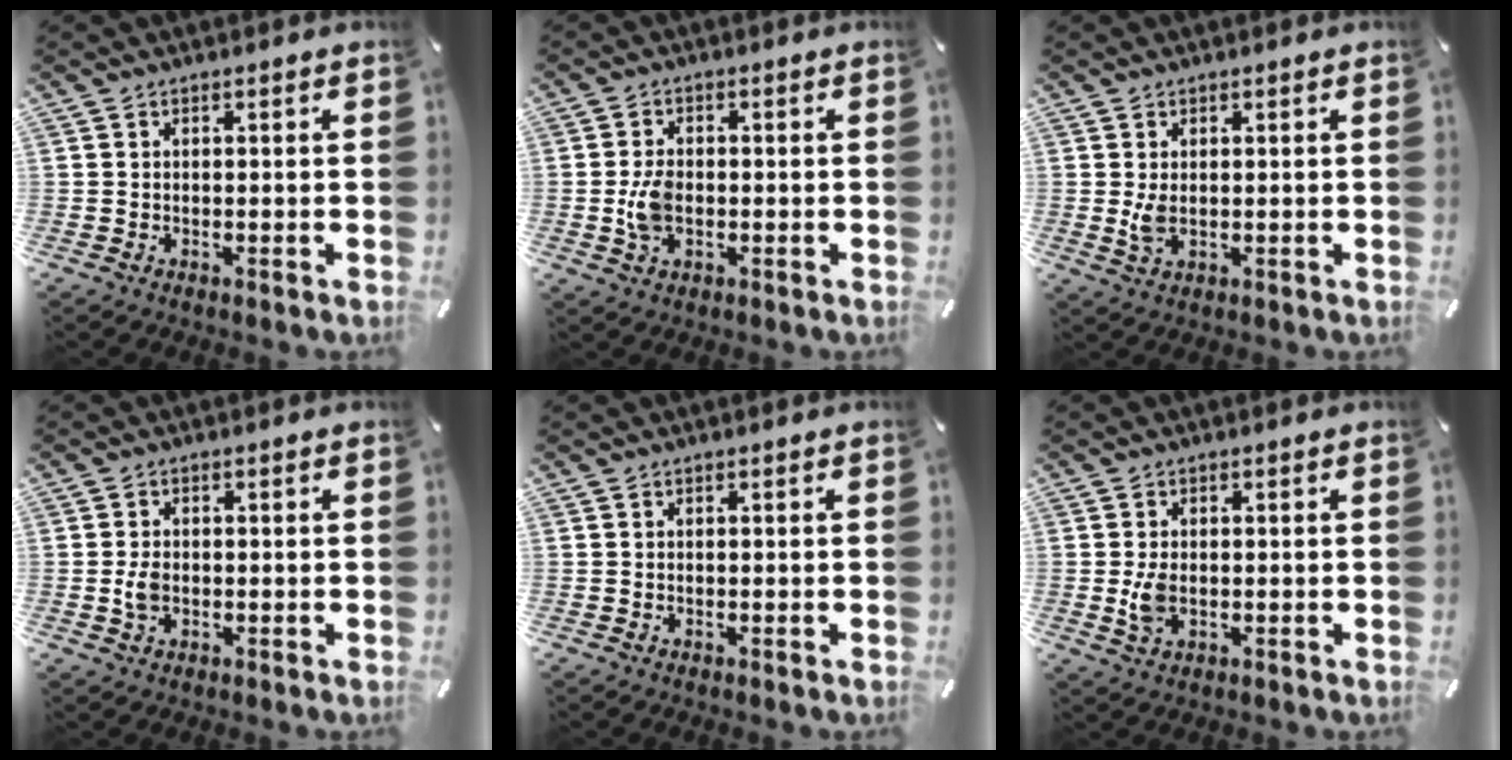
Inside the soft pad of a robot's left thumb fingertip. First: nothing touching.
{"total": 5.4, "force": [-0.7, 3.5, 4.1], "torque": [-0.092, 0.000, -0.016]}
{"total": 3.6, "force": [0.3, 1.9, 3.0], "torque": [-0.064, -0.006, 0.001]}
{"total": 3.2, "force": [-0.3, 2.2, 2.3], "torque": [-0.049, 0.003, -0.007]}
{"total": 0.0}
{"total": 4.3, "force": [-0.2, 2.7, 3.4], "torque": [-0.082, -0.010, -0.012]}